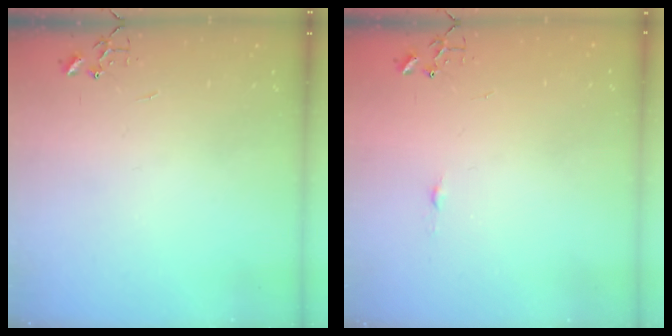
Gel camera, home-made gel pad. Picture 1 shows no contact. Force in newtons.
{"total": 3.3, "press": 3.3, "slide": 0.4}